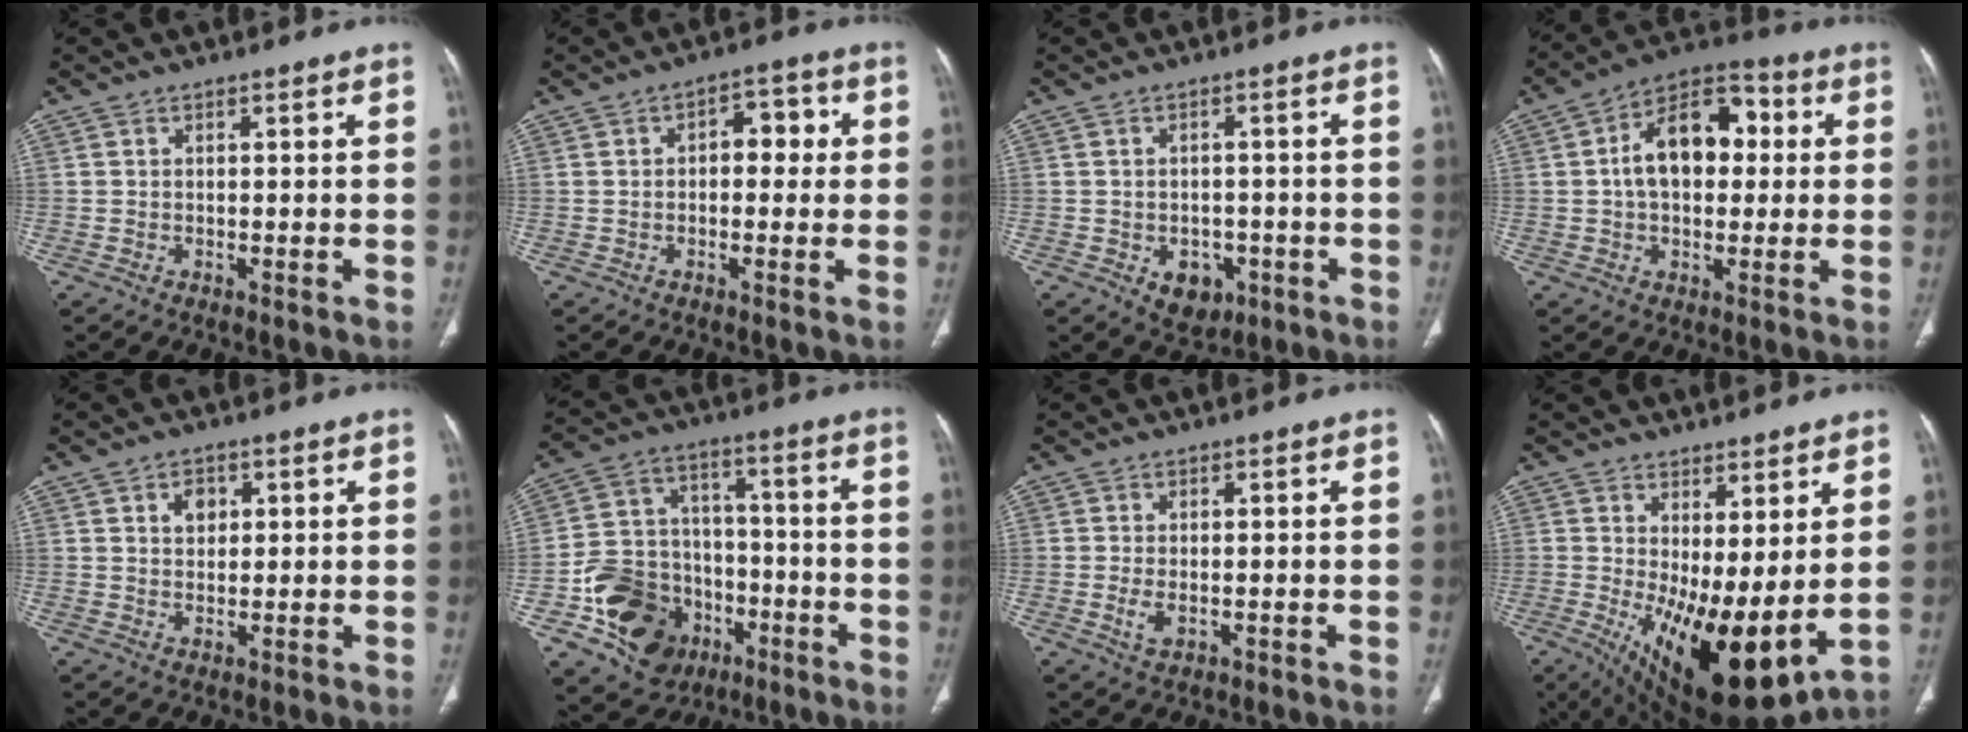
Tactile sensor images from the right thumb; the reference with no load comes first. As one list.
[{"total": 5.7, "force": [0.5, 3.5, 4.5], "torque": [-0.032, 0.019, 0.000]}, {"total": 5.7, "force": [-2.2, 4.3, 3.1], "torque": [-0.019, 0.012, -0.019]}, {"total": 14.3, "force": [1.7, 9.1, 10.9], "torque": [-0.147, 0.032, 0.017]}, {"total": 3.3, "force": [1.3, 2.4, 1.8], "torque": [-0.013, -0.005, 0.021]}, {"total": 18.5, "force": [-7.5, 14.6, 8.5], "torque": [-0.119, 0.067, -0.116]}, {"total": 2.5, "force": [-0.5, 1.3, 2.0], "torque": [-0.046, -0.006, -0.008]}, {"total": 17.0, "force": [0.3, 6.4, 15.7], "torque": [-0.265, -0.038, 0.027]}]